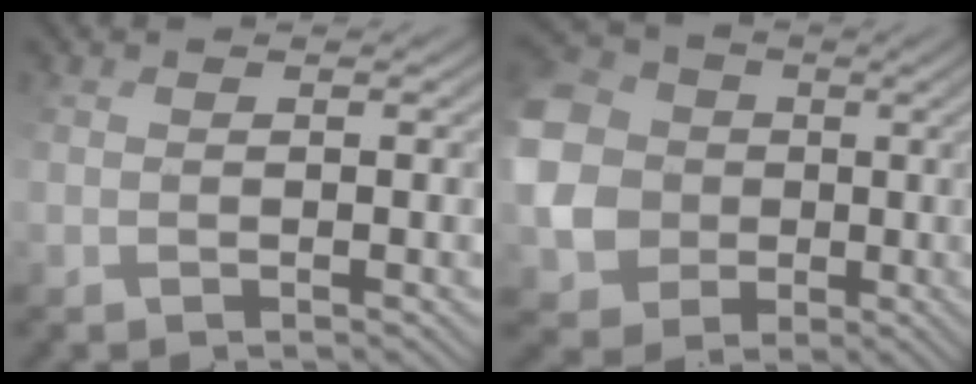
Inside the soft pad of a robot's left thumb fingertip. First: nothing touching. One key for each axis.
{"total": 14.3, "fx": 1.3, "fy": 13.2, "fz": 5.3, "tx": -0.205, "ty": -0.001, "tz": 0.005}